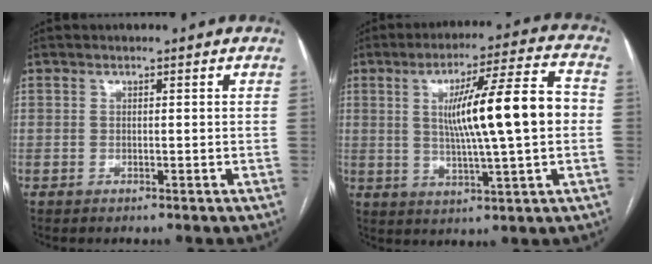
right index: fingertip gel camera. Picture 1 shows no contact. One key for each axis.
{"total": 14.7, "fx": 1.0, "fy": 0.5, "fz": 14.6, "tx": -0.235, "ty": 0.014, "tz": 0.018}